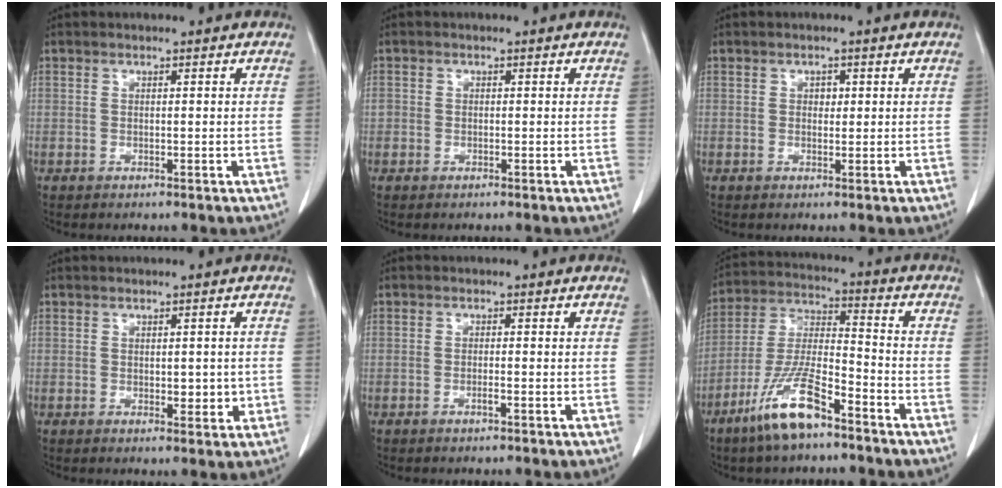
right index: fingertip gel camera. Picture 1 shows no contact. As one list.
[{"total": 1.0, "force": [-0.1, 1.0, 0.2], "torque": [0.006, 0.008, -0.003]}, {"total": 1.2, "force": [0.3, 0.9, 0.7], "torque": [-0.008, 0.001, 0.004]}, {"total": 2.8, "force": [-0.2, 1.6, 2.3], "torque": [-0.024, -0.002, 0.005]}, {"total": 0.8, "force": [-0.4, 0.0, 0.7], "torque": [-0.013, 0.002, -0.005]}, {"total": 12.1, "force": [-7.9, 2.3, 8.9], "torque": [-0.190, -0.016, -0.152]}]